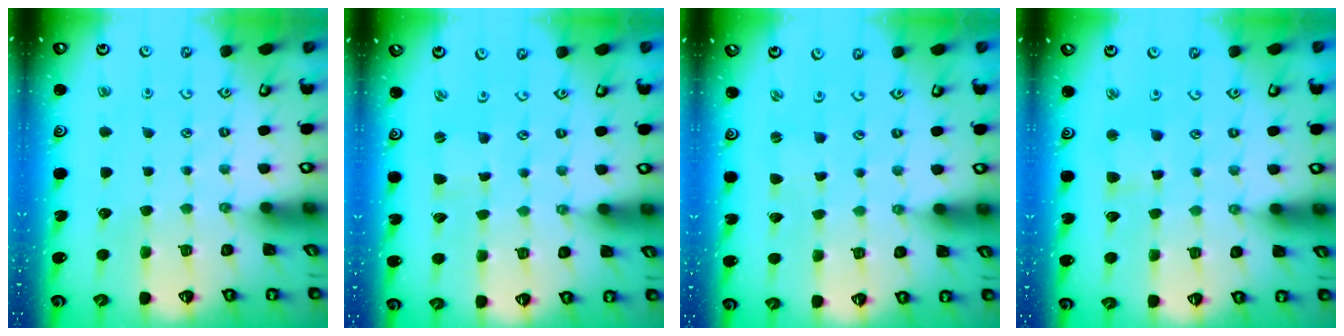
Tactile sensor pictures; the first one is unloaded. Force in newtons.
{"total": 0.0}
{"total": 0.0}
{"total": 3.1, "press": 3.1, "slide": 0.5}